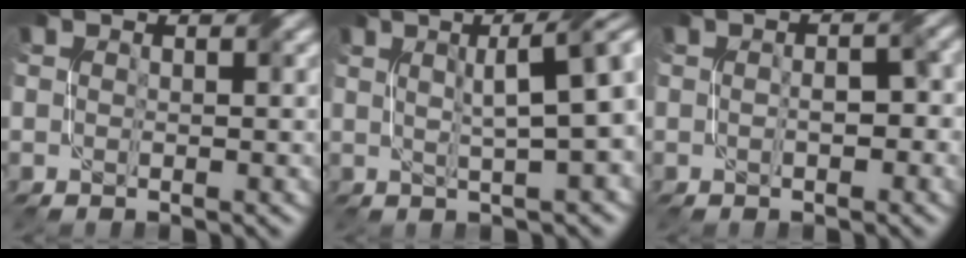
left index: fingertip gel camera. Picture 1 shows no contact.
{"total": 7.1, "force": [2.0, 2.1, 6.5], "torque": [-0.056, 0.028, 0.029]}
{"total": 2.6, "force": [-0.4, 1.2, 2.2], "torque": [-0.034, 0.008, 0.001]}